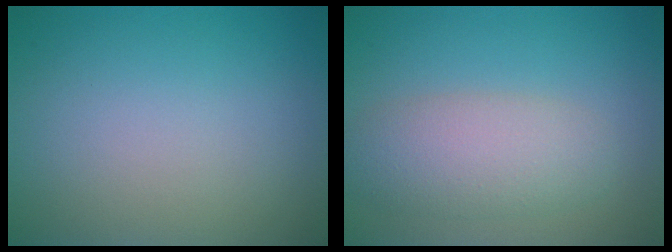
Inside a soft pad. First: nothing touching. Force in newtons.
{"total": 4.3, "press": 4.3, "slide": 0.5}